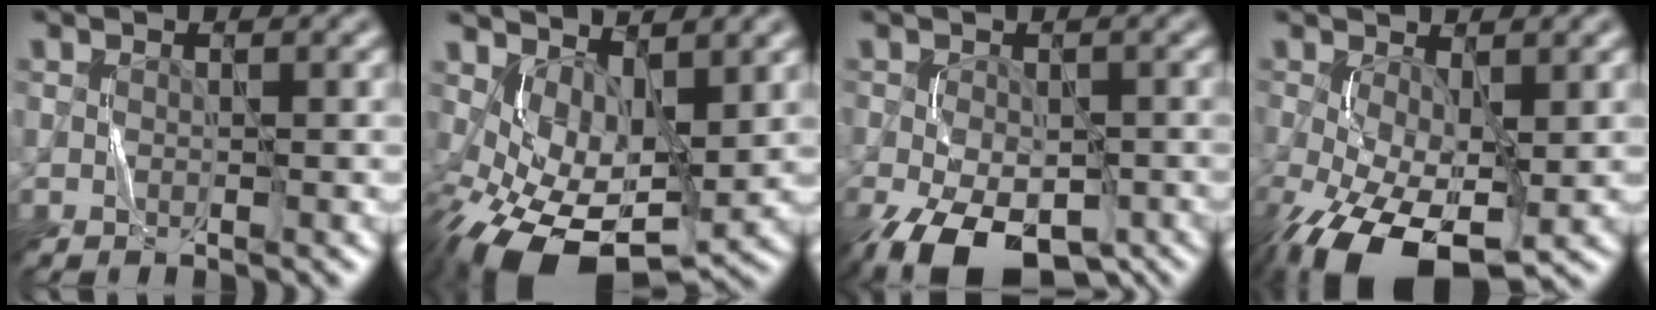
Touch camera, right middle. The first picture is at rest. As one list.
[{"total": 9.0, "force": [-1.5, 4.9, 7.4], "torque": [-0.140, -0.016, -0.017]}, {"total": 11.0, "force": [-6.6, 5.6, 6.7], "torque": [-0.130, -0.043, -0.093]}, {"total": 10.3, "force": [-3.3, 5.4, 8.1], "torque": [-0.173, -0.031, -0.047]}]